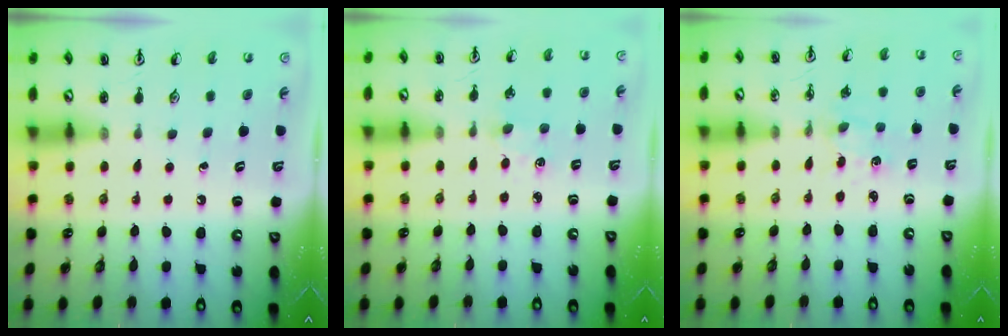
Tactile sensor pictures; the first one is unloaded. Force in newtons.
{"total": 1.7, "press": 1.7, "slide": 0.3}
{"total": 1.2, "press": 1.2, "slide": 0.2}